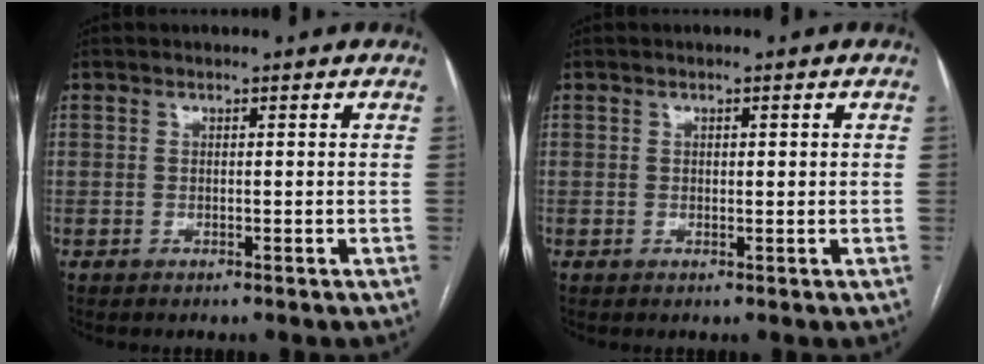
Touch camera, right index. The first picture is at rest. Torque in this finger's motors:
{"motor_torque": [0.03, 0.06, -0.05, 0.00]}